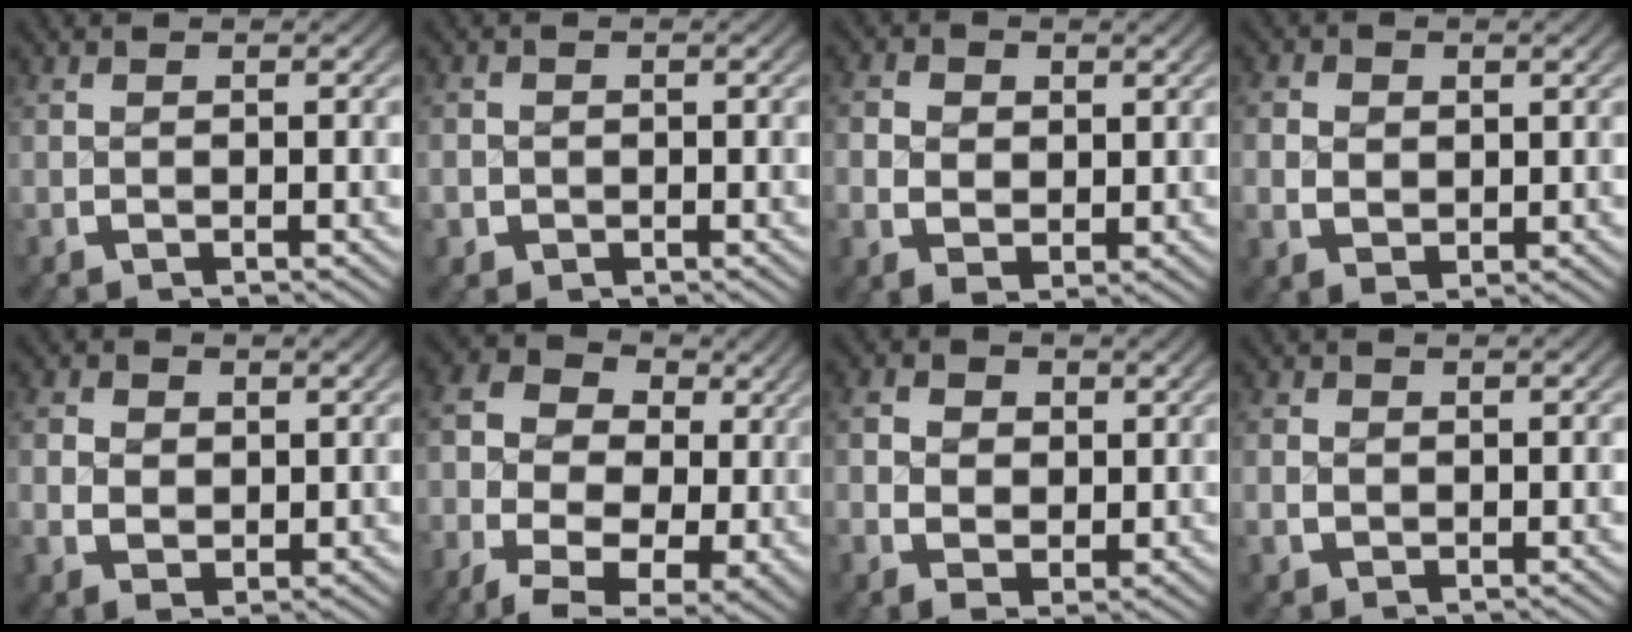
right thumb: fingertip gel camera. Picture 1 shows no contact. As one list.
[{"total": 2.3, "force": [-0.5, 2.2, 0.5], "torque": [-0.010, -0.007, -0.008]}, {"total": 3.7, "force": [0.4, 2.9, 2.3], "torque": [-0.045, -0.013, 0.015]}, {"total": 2.9, "force": [0.3, 2.3, 1.8], "torque": [-0.035, -0.010, 0.016]}, {"total": 3.4, "force": [0.4, 2.6, 2.1], "torque": [-0.042, -0.012, 0.018]}, {"total": 12.8, "force": [-0.6, 9.7, 8.3], "torque": [-0.160, -0.038, -0.007]}, {"total": 4.3, "force": [0.5, 3.3, 2.7], "torque": [-0.054, -0.016, 0.015]}, {"total": 1.9, "force": [0.1, 1.7, 0.9], "torque": [-0.020, -0.002, 0.007]}]